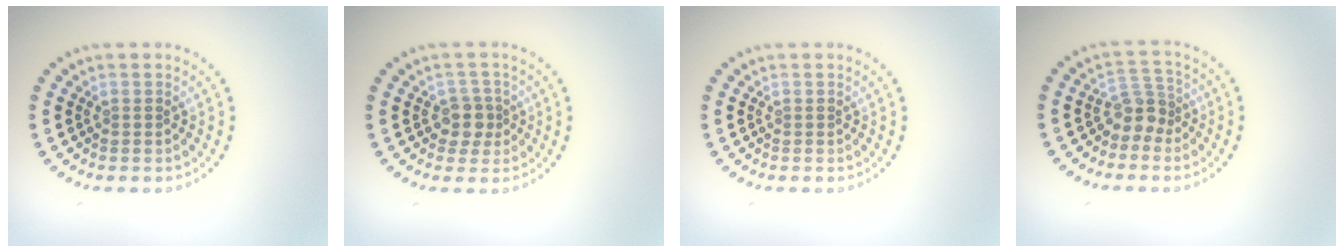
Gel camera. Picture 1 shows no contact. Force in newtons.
{"total": 2.1, "press": 1.8, "slide": 1.2}
{"total": 0.0}
{"total": 2.4, "press": 1.8, "slide": 1.6}